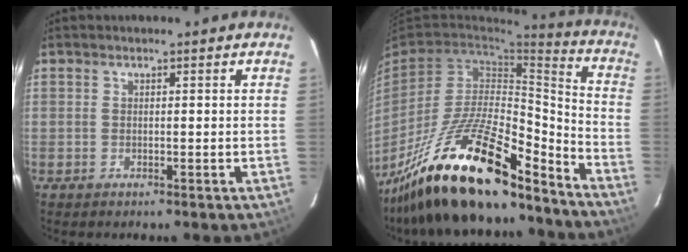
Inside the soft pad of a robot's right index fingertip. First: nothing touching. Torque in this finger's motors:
{"motor_torque": [1.35, -0.79, 1.05, 0.21]}